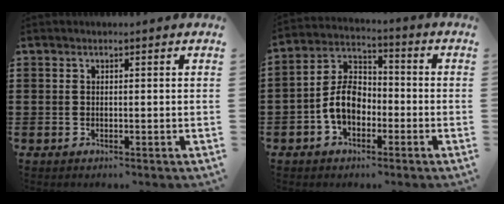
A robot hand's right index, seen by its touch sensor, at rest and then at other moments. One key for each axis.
{"total": 7.3, "fx": -2.2, "fy": 5.0, "fz": 4.8, "tx": -0.117, "ty": 0.011, "tz": -0.049}